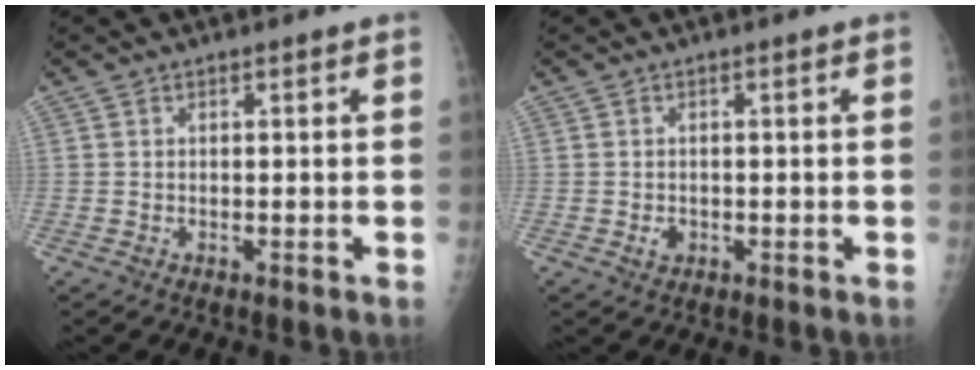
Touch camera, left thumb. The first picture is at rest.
{"total": 1.4, "force": [-0.4, 1.2, 0.7], "torque": [-0.008, 0.003, -0.004]}